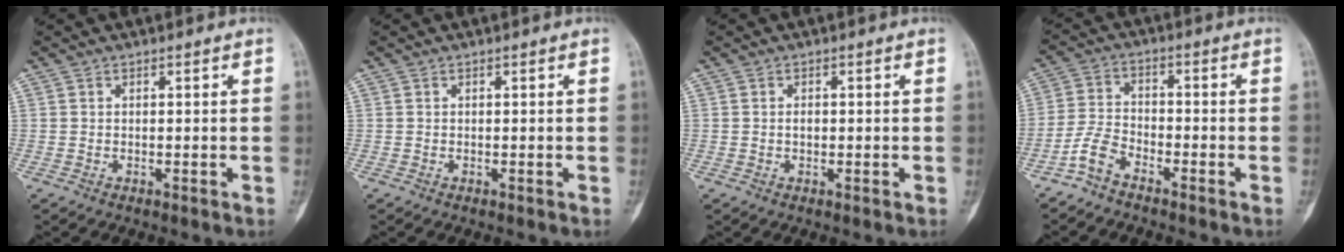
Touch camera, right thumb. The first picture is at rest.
{"total": 0.0}
{"total": 1.1, "force": [-0.1, 0.7, 0.8], "torque": [-0.010, 0.002, -0.001]}
{"total": 5.3, "force": [-3.9, 2.3, 2.7], "torque": [-0.054, 0.027, -0.088]}